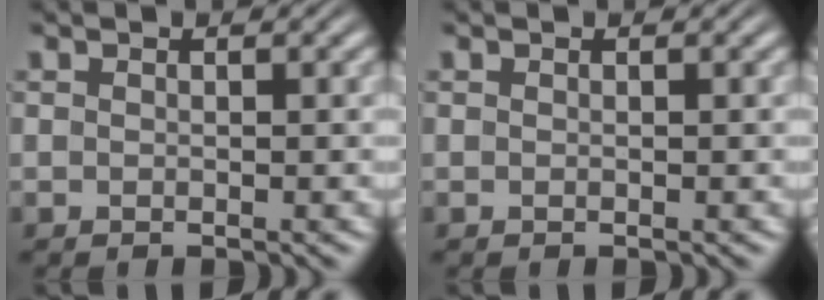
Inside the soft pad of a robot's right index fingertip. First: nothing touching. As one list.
[{"total": 0.0}]